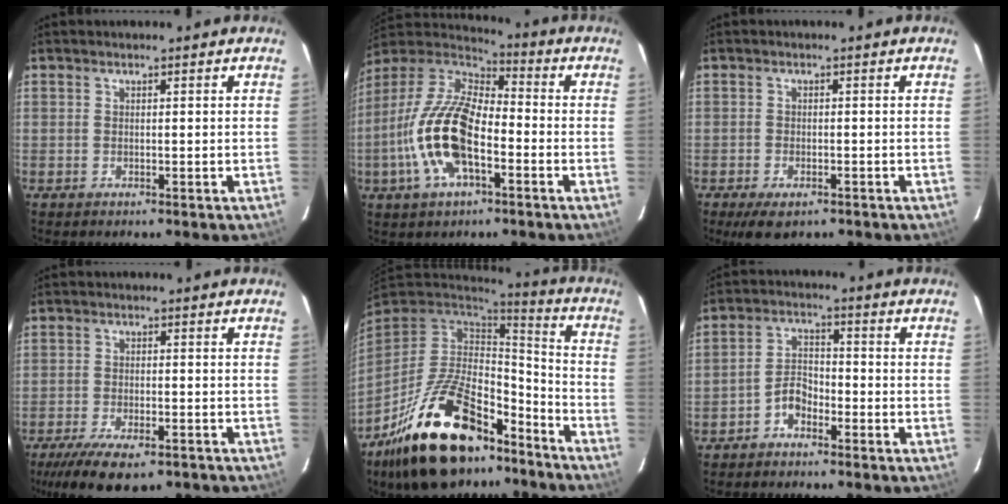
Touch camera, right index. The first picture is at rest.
{"total": 17.6, "force": [-5.2, 8.0, 14.8], "torque": [-0.309, -0.004, -0.103]}
{"total": 5.4, "force": [-3.6, 2.4, 3.3], "torque": [-0.076, -0.021, -0.059]}
{"total": 13.1, "force": [-9.6, 4.5, 7.8], "torque": [-0.171, -0.040, -0.153]}
{"total": 26.3, "force": [-17.4, 11.9, 15.8], "torque": [-0.306, 0.002, -0.267]}
{"total": 4.3, "force": [-3.1, 2.4, 1.9], "torque": [-0.042, 0.016, -0.059]}